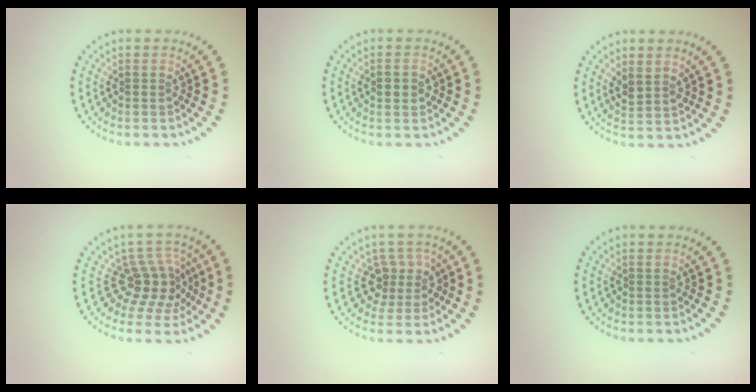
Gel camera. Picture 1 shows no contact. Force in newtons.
{"total": 1.9, "press": 1.9, "slide": 0.2}
{"total": 1.8, "press": 1.6, "slide": 1.0}
{"total": 3.6, "press": 2.8, "slide": 2.3}
{"total": 2.6, "press": 1.9, "slide": 1.7}
{"total": 0.0}